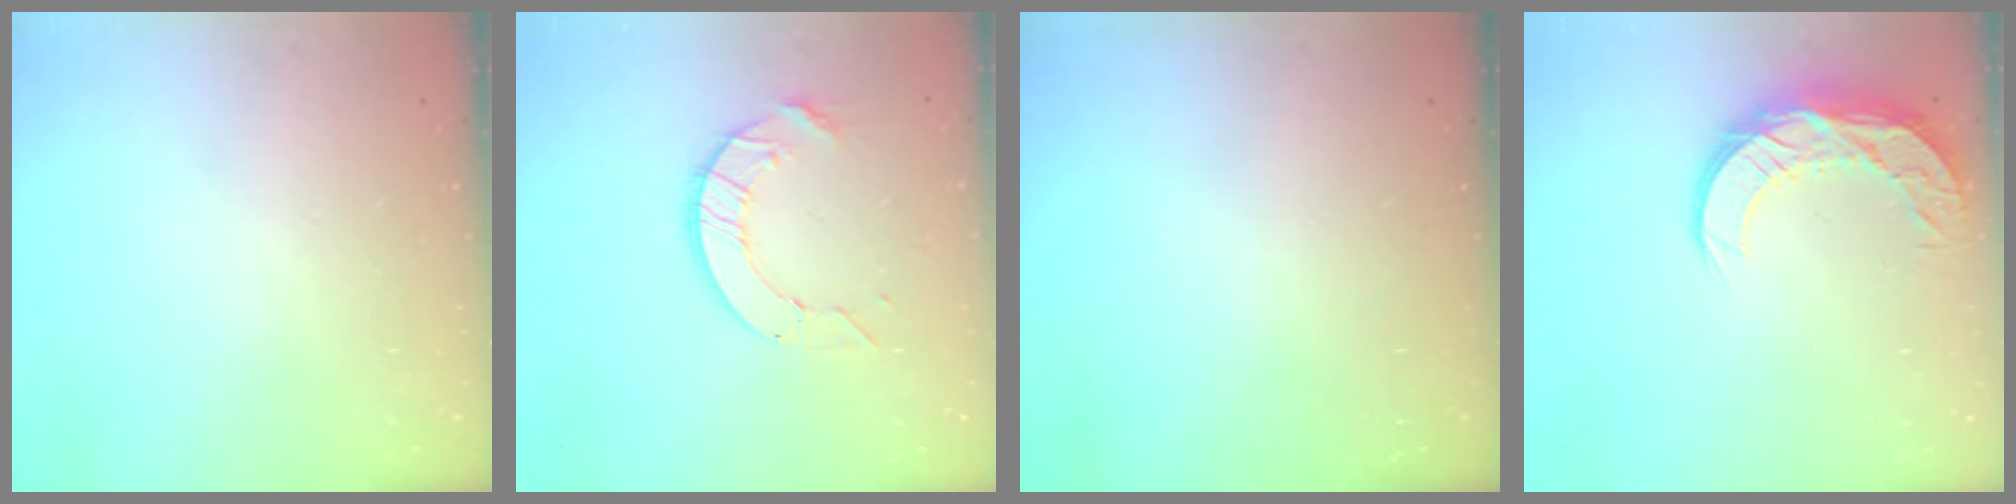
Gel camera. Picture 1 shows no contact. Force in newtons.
{"total": 8.4, "press": 8.4, "slide": 0.6}
{"total": 0.0}
{"total": 11.3, "press": 11.3, "slide": 0.7}